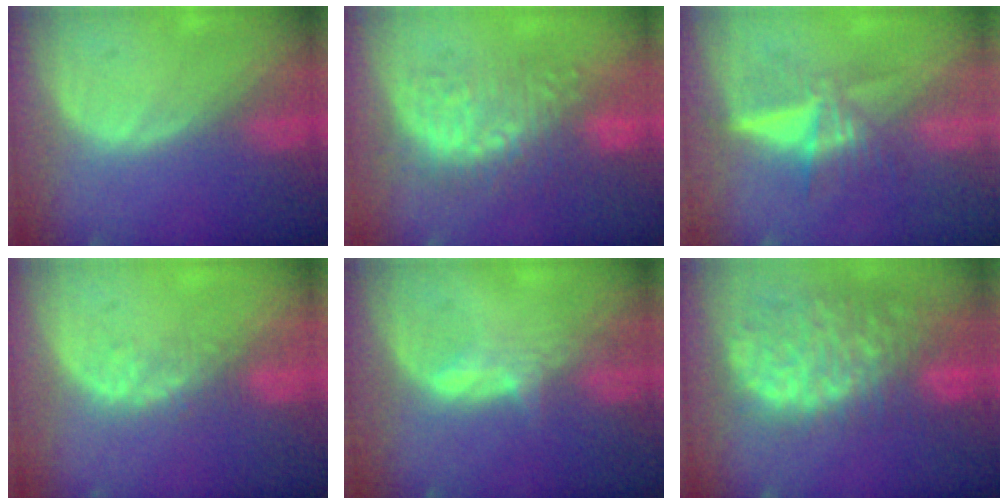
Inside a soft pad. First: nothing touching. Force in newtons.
{"total": 8.9, "press": 8.6, "slide": 2.0}
{"total": 6.3, "press": 5.4, "slide": 3.2}
{"total": 2.9, "press": 2.3, "slide": 1.8}
{"total": 2.3, "press": 2.3, "slide": 0.4}
{"total": 13.1, "press": 10.9, "slide": 7.3}